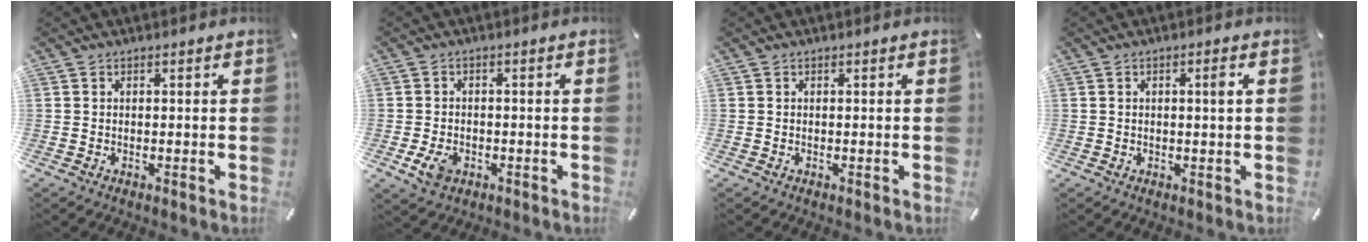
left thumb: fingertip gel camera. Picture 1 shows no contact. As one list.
[{"total": 4.9, "force": [-1.8, 3.5, 3.0], "torque": [-0.060, 0.001, -0.036]}, {"total": 0.0}, {"total": 2.0, "force": [0.4, 0.3, 1.9], "torque": [-0.029, -0.001, 0.003]}]